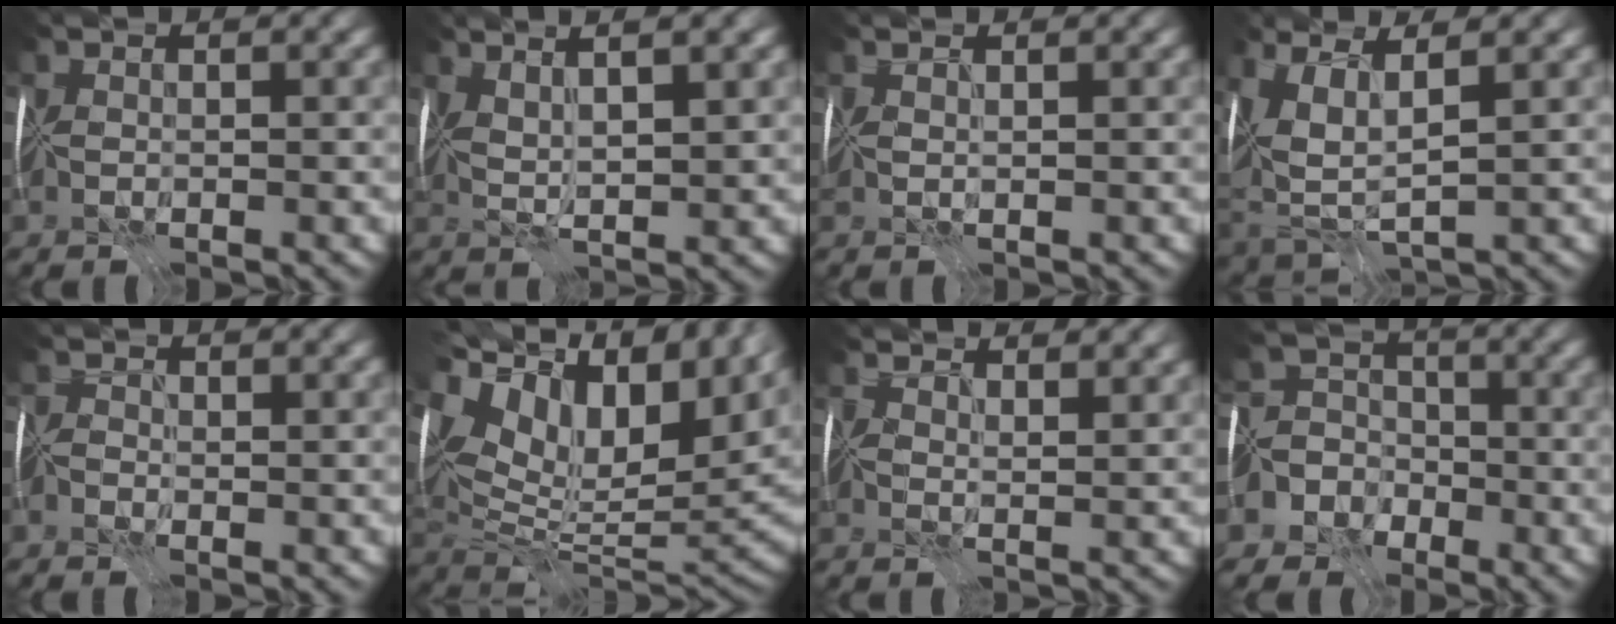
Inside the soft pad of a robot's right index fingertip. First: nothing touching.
{"total": 3.6, "force": [2.0, 0.0, 3.0], "torque": [-0.050, 0.005, 0.029]}
{"total": 1.3, "force": [0.3, -1.1, -0.5], "torque": [0.001, -0.003, 0.013]}
{"total": 5.7, "force": [2.1, 2.2, 4.9], "torque": [-0.119, -0.014, 0.053]}
{"total": 1.1, "force": [-1.1, 0.0, 0.0], "torque": [-0.002, 0.004, -0.025]}
{"total": 16.0, "force": [6.1, 8.0, 12.5], "torque": [-0.230, 0.011, 0.143]}
{"total": 4.1, "force": [3.8, 0.6, 1.3], "torque": [-0.027, -0.006, 0.051]}
{"total": 8.5, "force": [-4.5, 7.0, 1.6], "torque": [-0.032, -0.003, -0.105]}